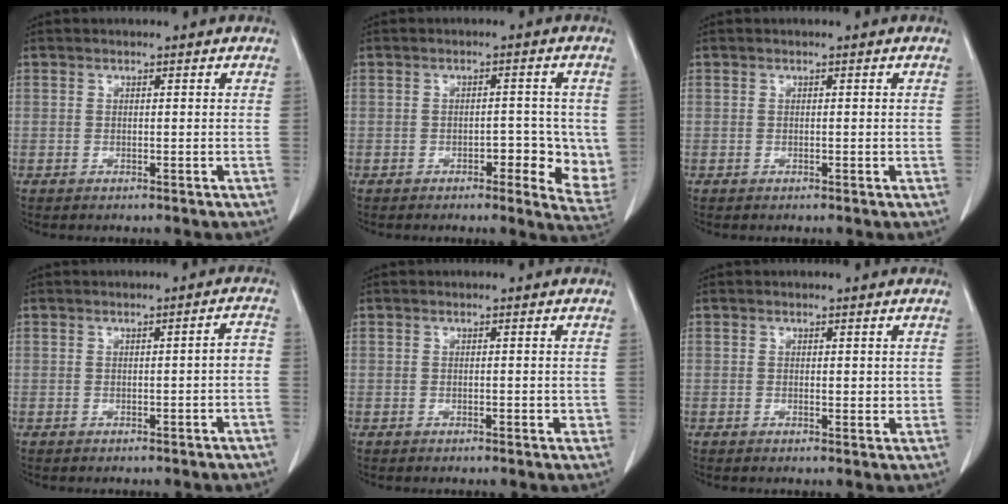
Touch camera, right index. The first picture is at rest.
{"total": 7.4, "force": [-1.4, 3.0, 6.6], "torque": [-0.068, -0.004, -0.015]}
{"total": 0.6, "force": [-0.1, 0.2, 0.5], "torque": [-0.008, 0.000, 0.001]}
{"total": 2.0, "force": [-0.6, 0.3, 1.9], "torque": [-0.019, 0.005, -0.009]}
{"total": 1.3, "force": [-0.1, 0.7, 1.1], "torque": [-0.012, 0.001, 0.000]}
{"total": 1.6, "force": [0.3, 0.8, 1.3], "torque": [-0.017, -0.004, 0.006]}